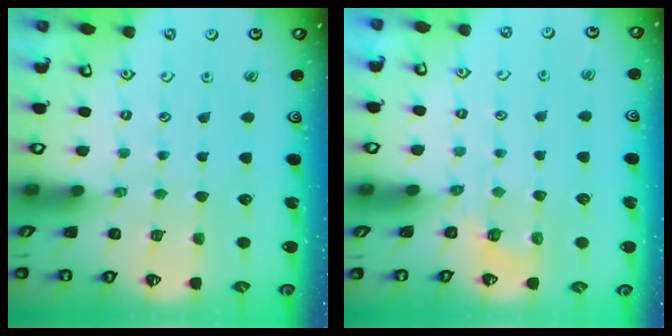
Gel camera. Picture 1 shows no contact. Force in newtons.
{"total": 2.3, "press": 1.5, "slide": 1.7}